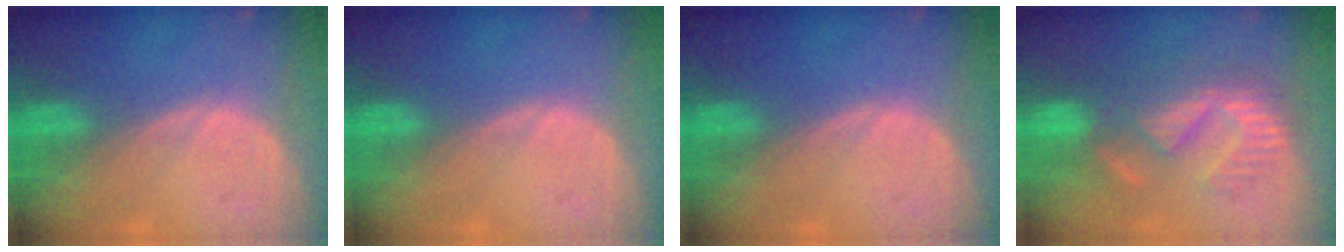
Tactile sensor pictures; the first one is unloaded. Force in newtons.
{"total": 0.0}
{"total": 0.0}
{"total": 8.7, "press": 8.5, "slide": 1.6}